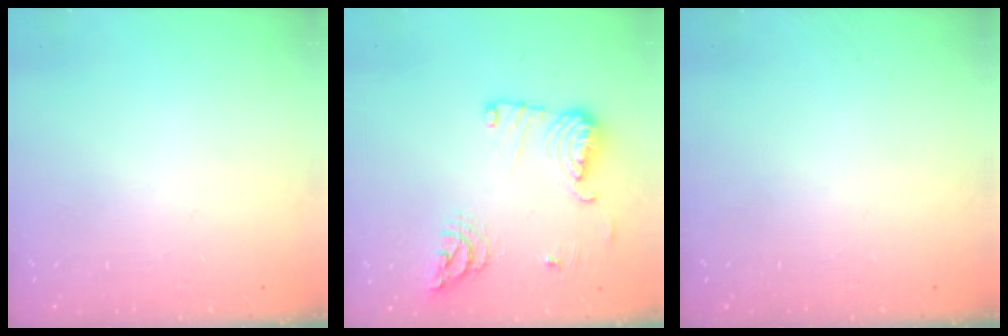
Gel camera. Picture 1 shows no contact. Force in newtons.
{"total": 17.5, "press": 16.1, "slide": 6.9}
{"total": 0.0}